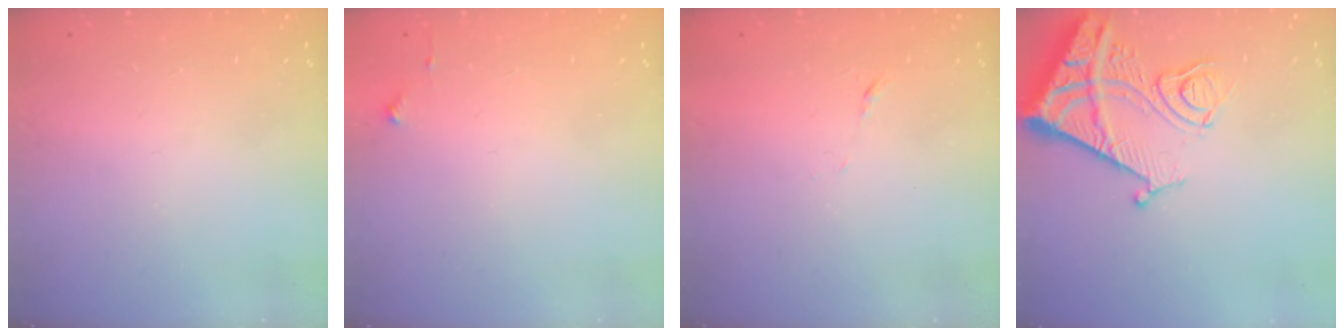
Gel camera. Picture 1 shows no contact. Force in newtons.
{"total": 2.7, "press": 2.6, "slide": 0.4}
{"total": 4.4, "press": 4.3, "slide": 0.8}
{"total": 13.8, "press": 13.8, "slide": 1.4}